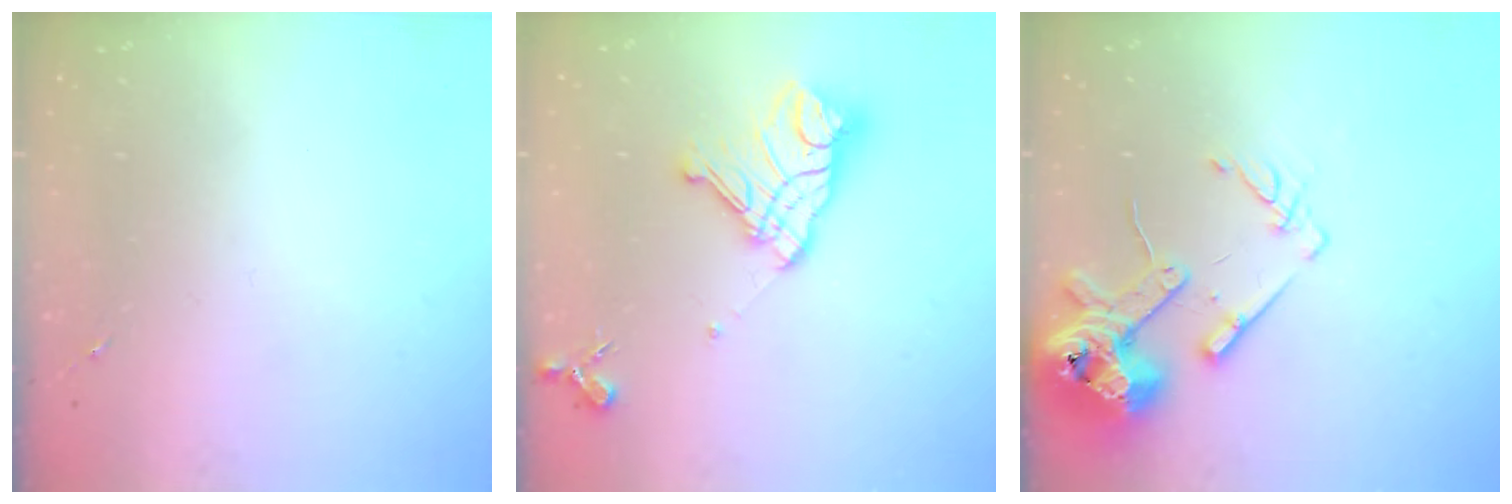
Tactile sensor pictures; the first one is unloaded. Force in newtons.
{"total": 15.8, "press": 15.7, "slide": 1.7}
{"total": 15.2, "press": 14.9, "slide": 2.8}